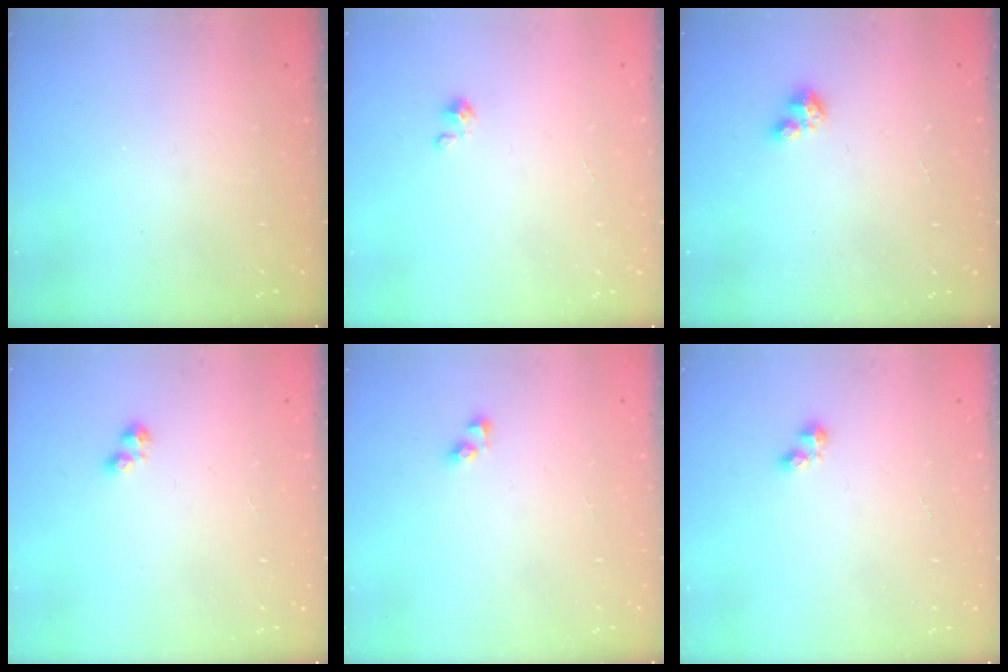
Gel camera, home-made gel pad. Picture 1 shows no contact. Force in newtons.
{"total": 1.3, "press": 1.3, "slide": 0.1}
{"total": 1.8, "press": 1.7, "slide": 0.3}
{"total": 2.0, "press": 2.0, "slide": 0.2}
{"total": 3.8, "press": 3.8, "slide": 0.5}
{"total": 2.7, "press": 2.7, "slide": 0.4}